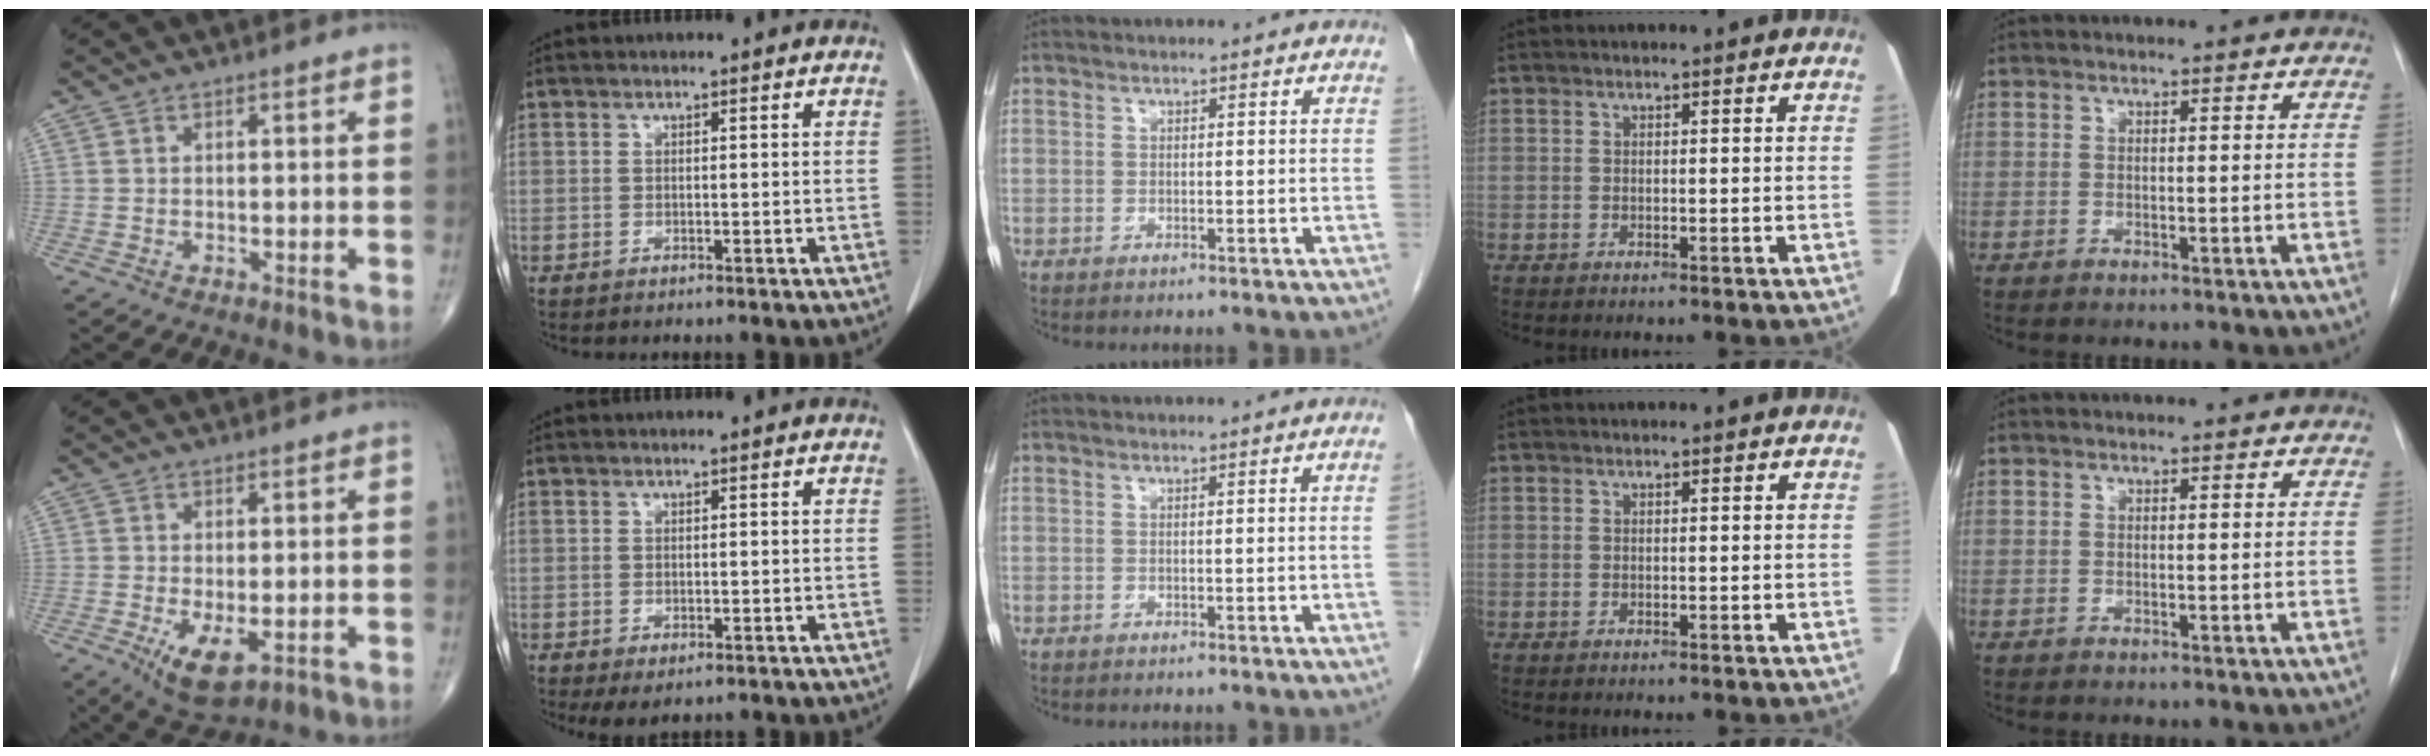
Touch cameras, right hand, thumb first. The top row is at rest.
{"thumb": {"total": 6.7, "force": [-2.1, 3.0, 5.6], "torque": [-0.098, -0.017, -0.025]}, "index": {"total": 2.5, "force": [-1.4, 1.3, 1.7], "torque": [-0.024, -0.006, -0.009]}, "middle": {"total": 0.8, "force": [-0.1, -0.4, 0.6], "torque": [-0.005, 0.001, -0.003]}}